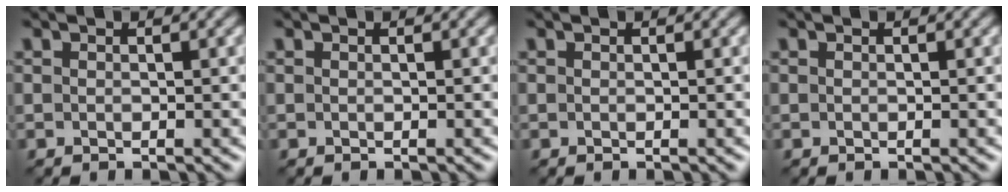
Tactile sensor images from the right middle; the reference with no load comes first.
{"total": 0.0}
{"total": 0.0}
{"total": 0.0}